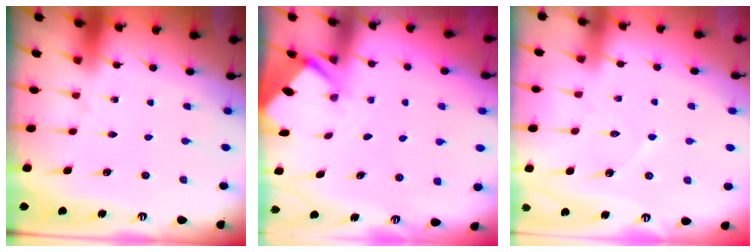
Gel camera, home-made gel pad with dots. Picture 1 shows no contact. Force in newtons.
{"total": 1.9, "press": 1.9, "slide": 0.1}
{"total": 5.3, "press": 5.2, "slide": 0.5}